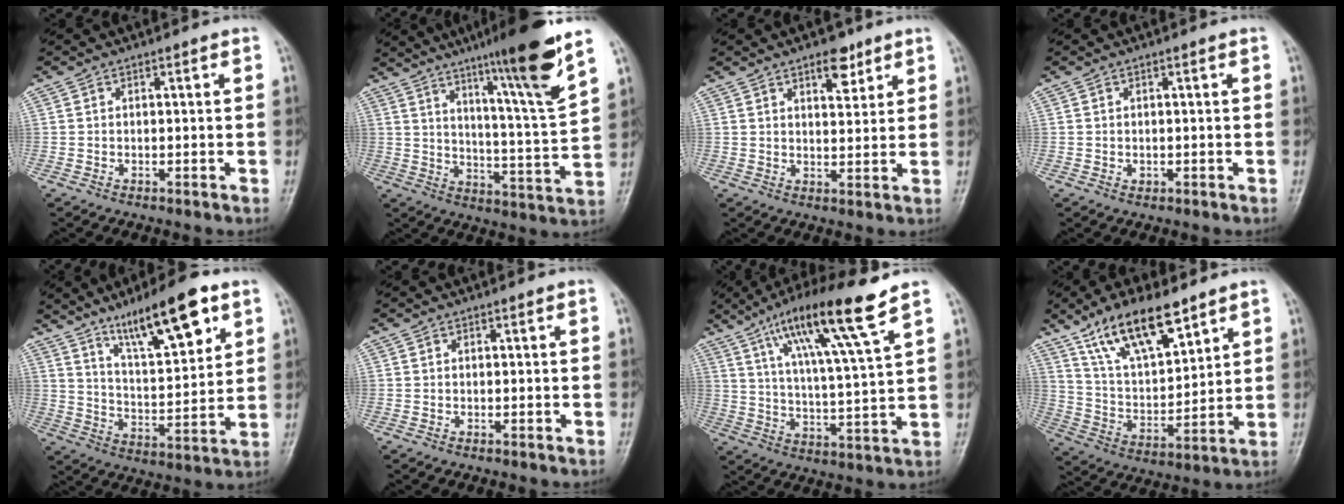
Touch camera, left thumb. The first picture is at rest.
{"total": 18.0, "force": [11.7, 0.1, 13.7], "torque": [-0.193, -0.063, 0.177]}
{"total": 5.3, "force": [3.4, 2.5, 3.3], "torque": [-0.027, -0.019, 0.048]}
{"total": 0.8, "force": [0.0, 0.6, 0.5], "torque": [-0.003, 0.001, 0.001]}
{"total": 15.9, "force": [9.6, 4.2, 12.0], "torque": [-0.175, -0.045, 0.165]}
{"total": 0.0}
{"total": 16.2, "force": [9.9, 0.9, 12.8], "torque": [-0.221, -0.037, 0.172]}
{"total": 15.8, "force": [10.4, 5.9, 10.4], "torque": [-0.158, -0.046, 0.200]}